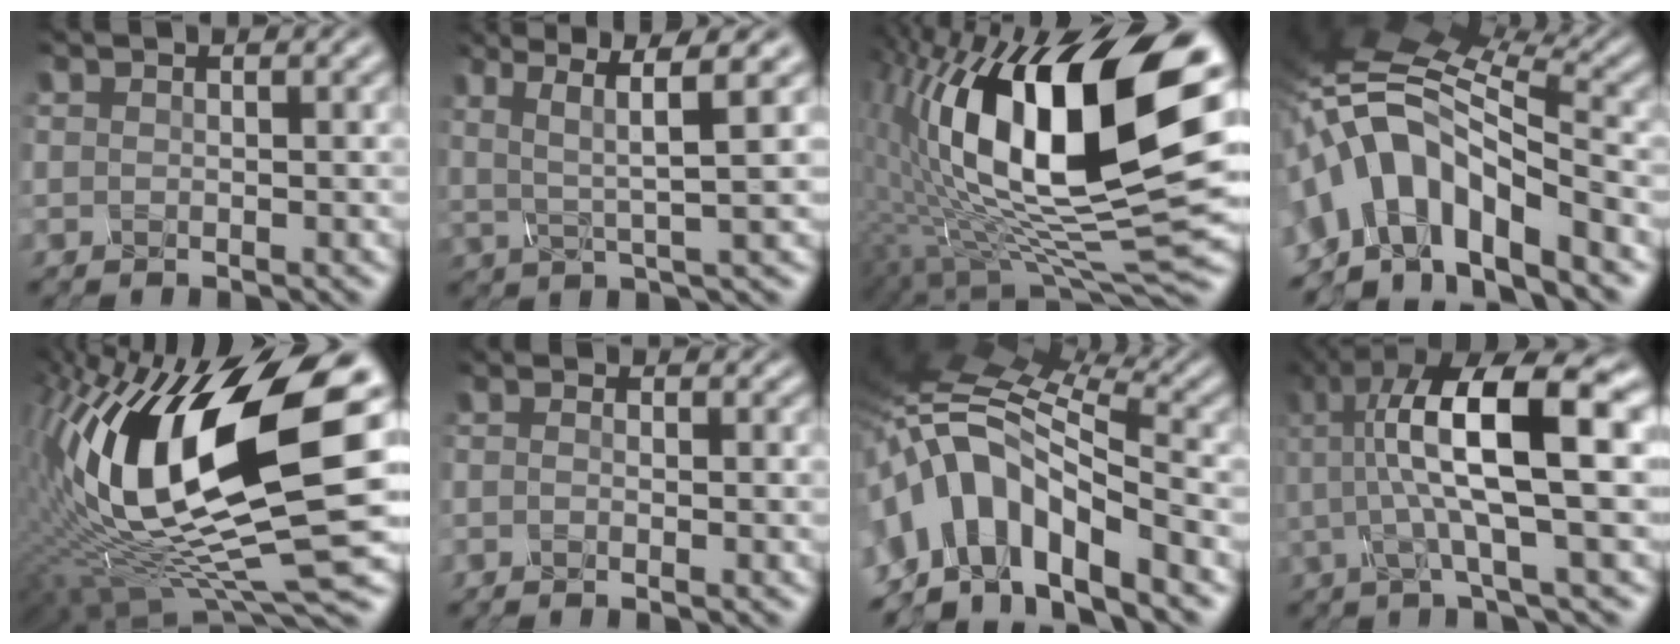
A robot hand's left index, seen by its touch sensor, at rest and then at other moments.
{"total": 3.8, "force": [1.0, -0.3, 3.7], "torque": [-0.091, 0.000, 0.047]}
{"total": 16.6, "force": [1.2, 6.2, 15.3], "torque": [-0.276, 0.008, 0.030]}
{"total": 8.6, "force": [-6.0, 3.1, 5.3], "torque": [-0.096, 0.010, -0.103]}
{"total": 15.6, "force": [1.2, 5.9, 14.4], "torque": [-0.298, -0.002, 0.036]}
{"total": 1.9, "force": [-1.7, -0.6, -0.4], "torque": [-0.002, -0.009, -0.013]}
{"total": 9.0, "force": [-5.3, 3.8, 6.2], "torque": [-0.119, 0.010, -0.090]}
{"total": 10.4, "force": [0.7, 1.9, 10.2], "torque": [-0.162, 0.013, 0.031]}